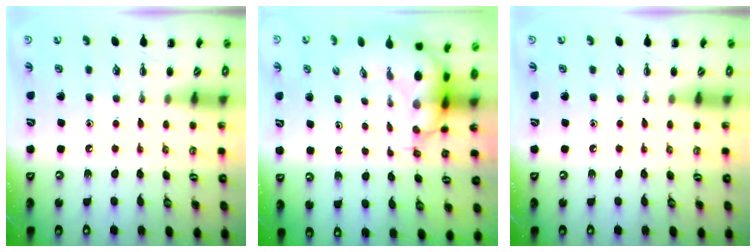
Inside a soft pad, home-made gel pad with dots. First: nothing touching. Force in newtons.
{"total": 5.6, "press": 5.4, "slide": 1.3}
{"total": 0.0}